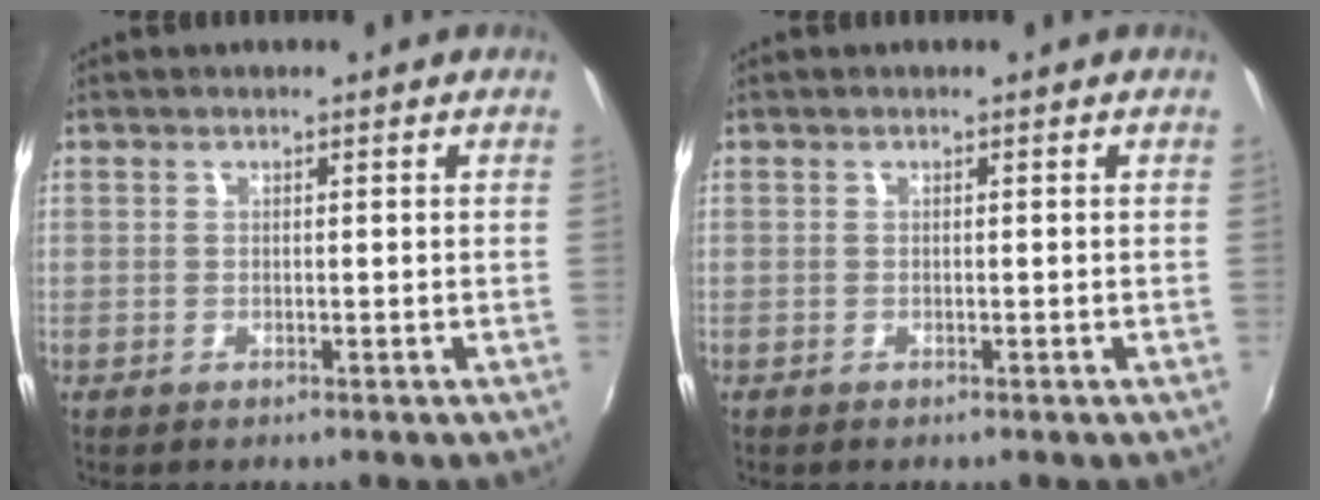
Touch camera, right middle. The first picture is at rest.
{"total": 0.0}